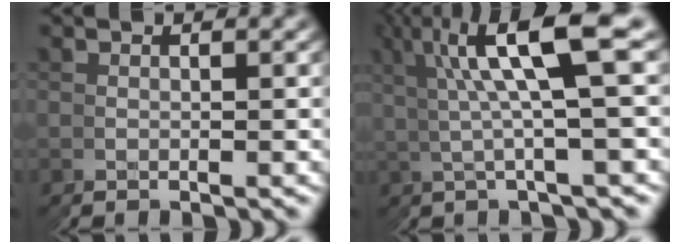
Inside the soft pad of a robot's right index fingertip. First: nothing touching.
{"total": 7.4, "force": [3.4, 1.8, 6.3], "torque": [-0.086, 0.034, 0.041]}